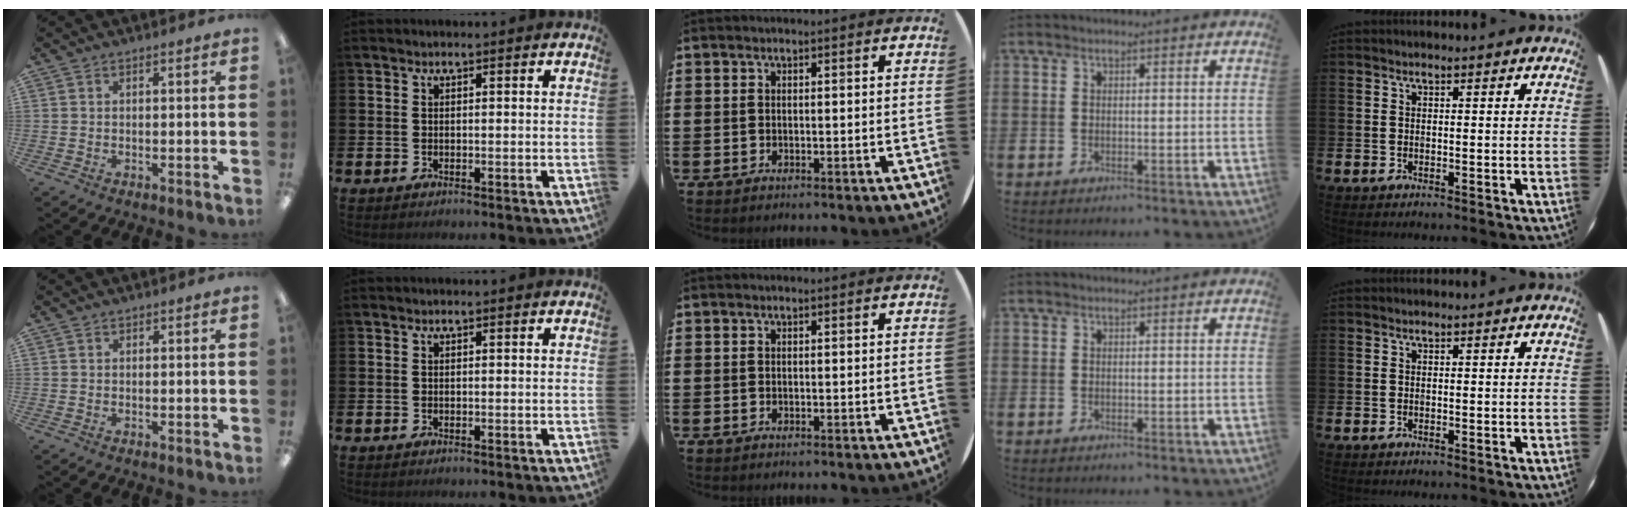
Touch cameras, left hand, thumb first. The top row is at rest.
{}